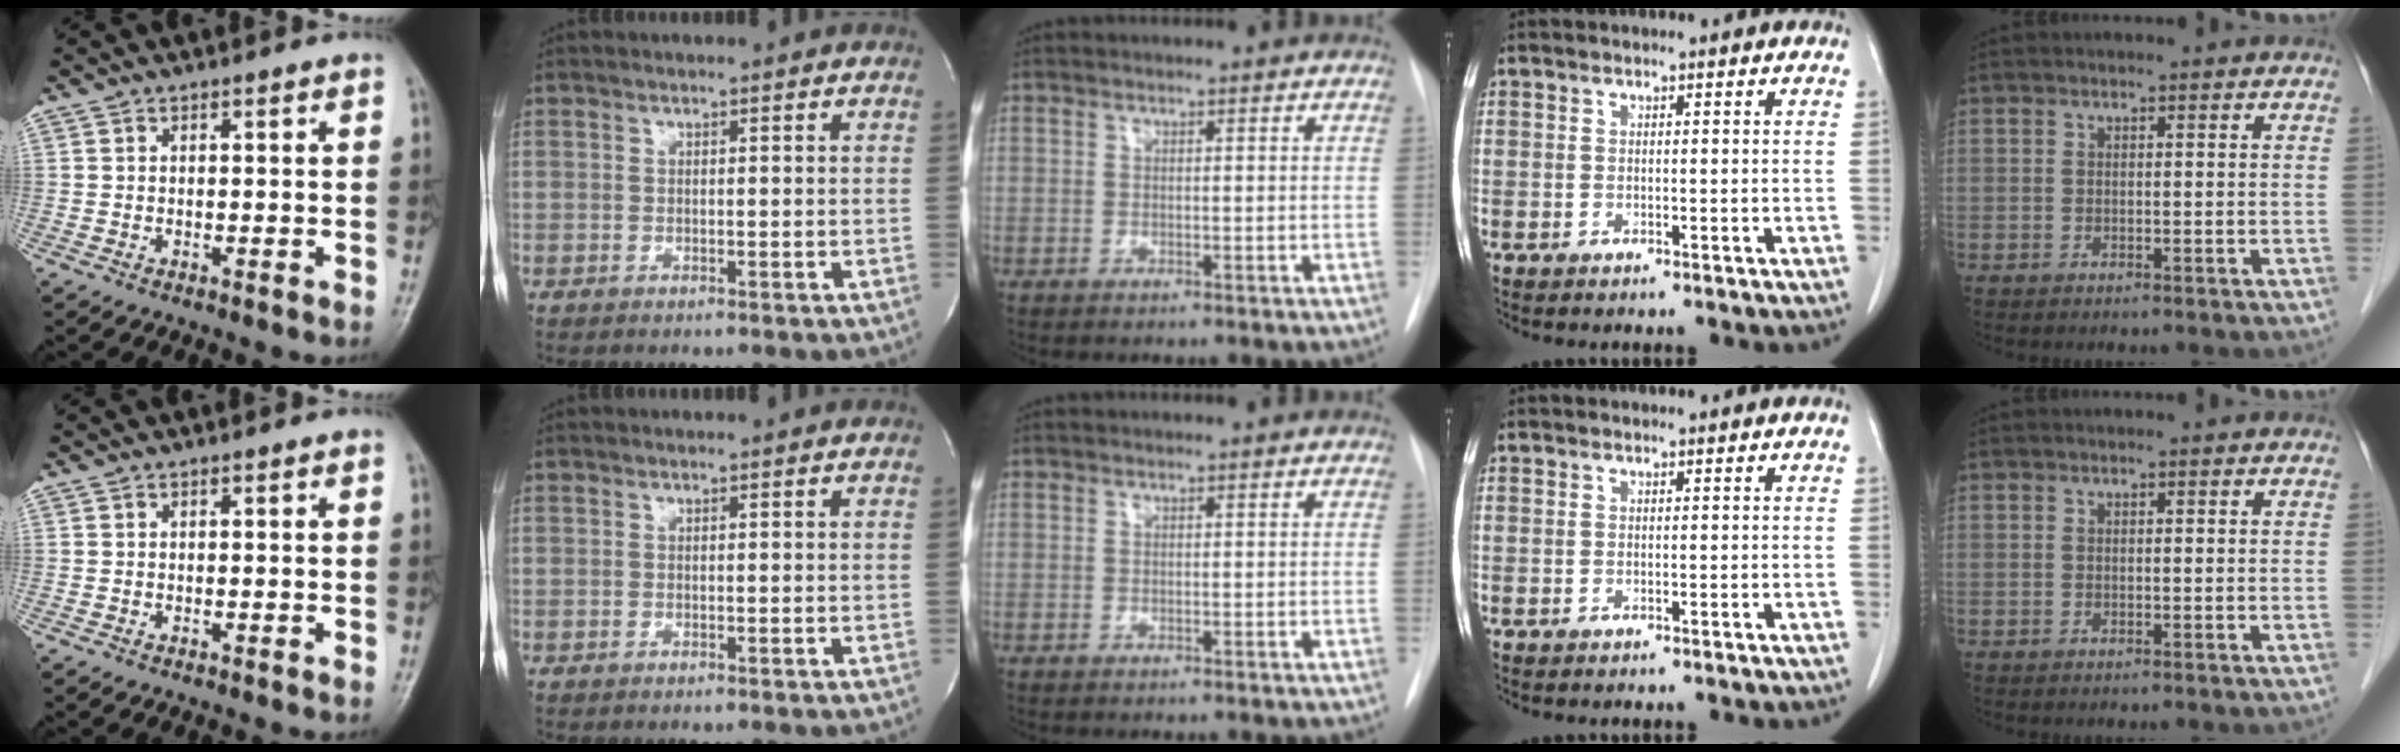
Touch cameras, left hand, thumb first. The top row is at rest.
{}